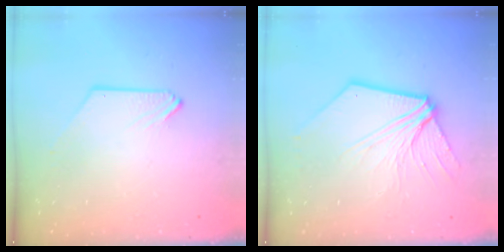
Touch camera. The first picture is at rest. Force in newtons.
{"total": 10.2, "press": 10.1, "slide": 1.3}